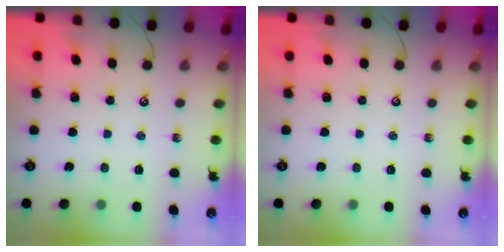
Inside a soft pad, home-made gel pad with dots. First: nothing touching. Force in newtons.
{"total": 0.0}